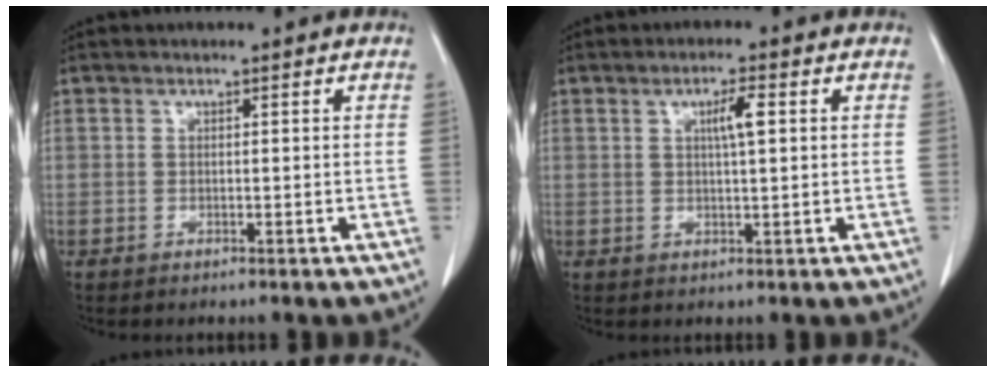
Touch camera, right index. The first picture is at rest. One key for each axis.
{"total": 3.4, "fx": 0.9, "fy": 0.3, "fz": 3.2, "tx": -0.055, "ty": 0.002, "tz": 0.015}